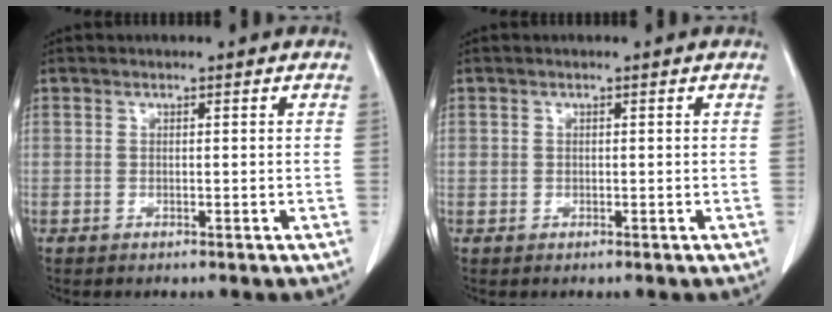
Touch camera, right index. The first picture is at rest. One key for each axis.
{"total": 0.6, "fx": 0.1, "fy": 0.6, "fz": 0.1, "tx": 0.008, "ty": 0.005, "tz": -0.001}